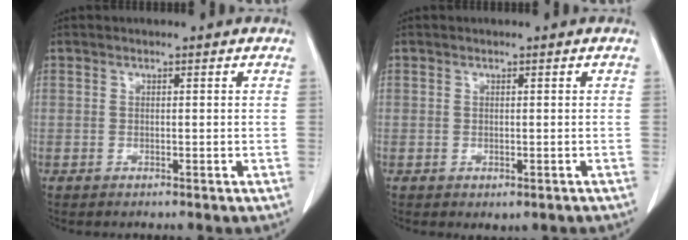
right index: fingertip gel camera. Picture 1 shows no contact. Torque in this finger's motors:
{"motor_torque": [-0.49, -0.63, -0.43, -0.15]}